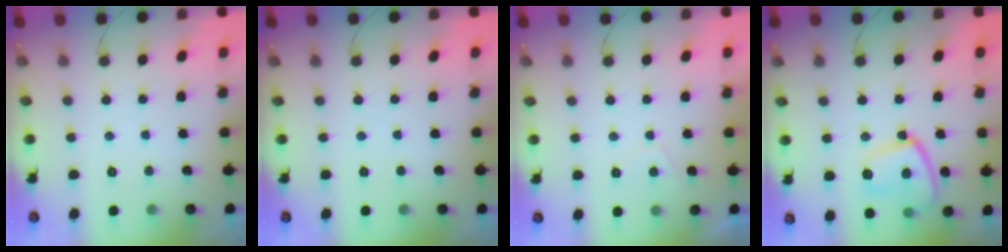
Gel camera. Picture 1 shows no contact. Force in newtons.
{"total": 0.0}
{"total": 2.8, "press": 2.7, "slide": 0.8}
{"total": 12.7, "press": 12.7, "slide": 1.3}